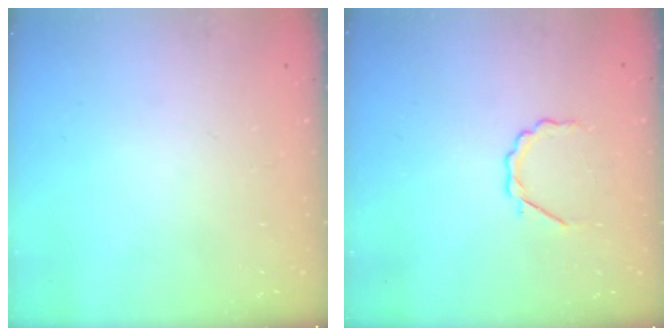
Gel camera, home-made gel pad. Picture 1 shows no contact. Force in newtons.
{"total": 3.5, "press": 3.3, "slide": 1.2}